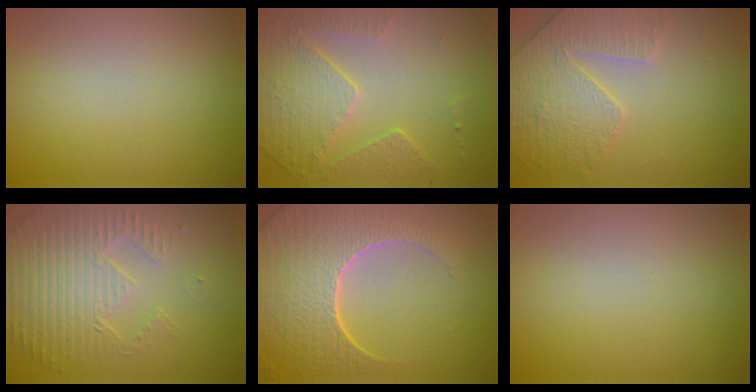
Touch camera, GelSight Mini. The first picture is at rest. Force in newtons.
{"total": 5.1, "press": 3.7, "slide": 3.6}
{"total": 4.2, "press": 3.7, "slide": 2.1}
{"total": 4.4, "press": 4.2, "slide": 1.4}
{"total": 9.4, "press": 6.7, "slide": 6.6}
{"total": 0.0}